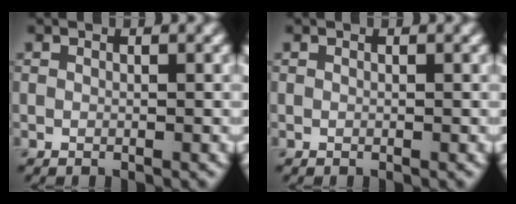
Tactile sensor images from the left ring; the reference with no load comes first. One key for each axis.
{"total": 0.0}